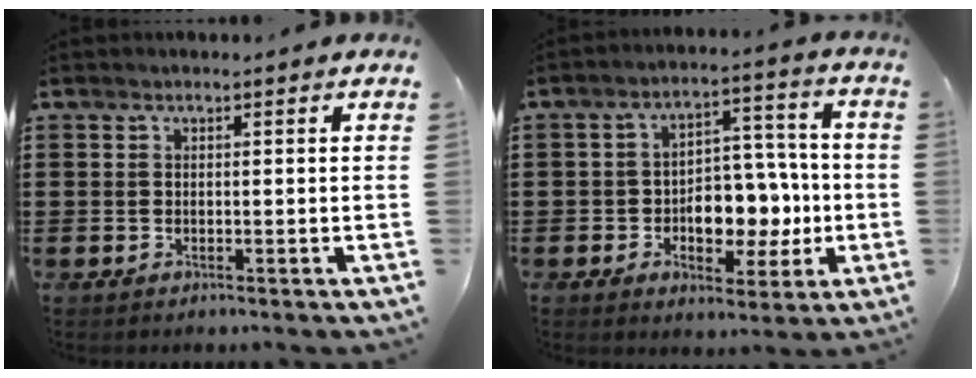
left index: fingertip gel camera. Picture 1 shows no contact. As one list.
[{"total": 7.3, "force": [-1.7, 5.3, 4.7], "torque": [-0.077, 0.013, -0.031]}]